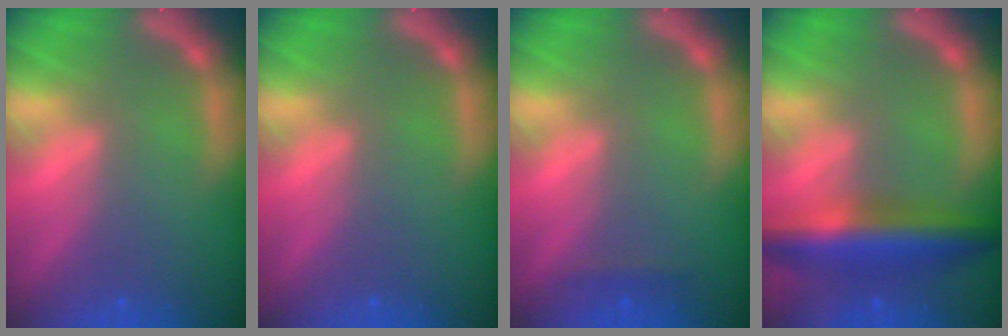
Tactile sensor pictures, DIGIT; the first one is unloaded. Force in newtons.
{"total": 0.0}
{"total": 0.9}
{"total": 7.0}